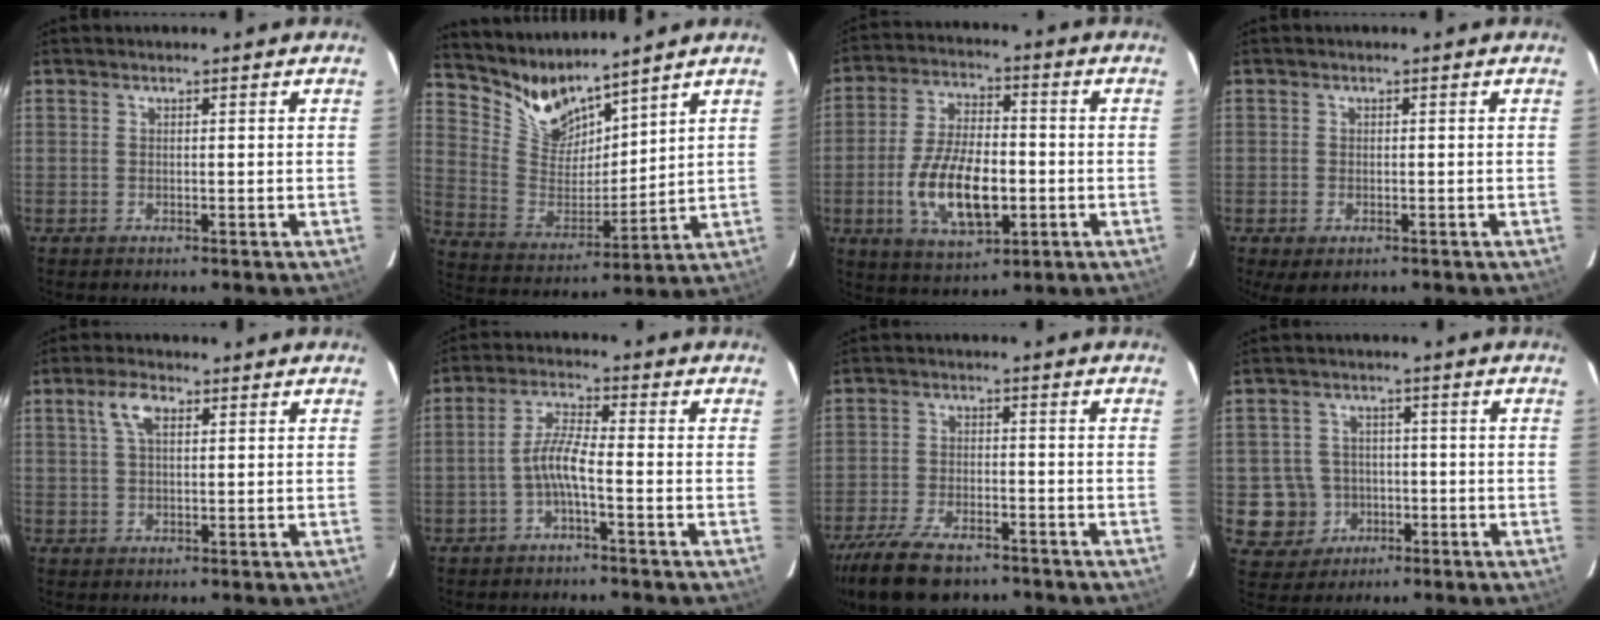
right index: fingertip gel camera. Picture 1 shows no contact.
{"total": 10.1, "force": [9.1, 2.9, 3.1], "torque": [-0.074, -0.016, 0.191]}
{"total": 14.3, "force": [-3.4, 6.6, 12.2], "torque": [-0.244, -0.003, -0.054]}
{"total": 2.8, "force": [-1.3, 1.7, 1.8], "torque": [-0.032, -0.009, -0.018]}
{"total": 4.3, "force": [1.7, 2.0, 3.4], "torque": [-0.066, 0.012, 0.032]}
{"total": 4.7, "force": [-2.1, 0.4, 4.1], "torque": [-0.093, 0.013, -0.041]}
{"total": 14.1, "force": [-10.6, 5.8, 7.3], "torque": [-0.177, -0.027, -0.185]}
{"total": 7.6, "force": [-1.9, 7.3, 0.9], "torque": [-0.043, 0.026, -0.018]}